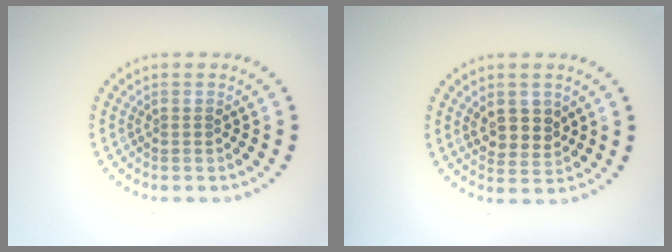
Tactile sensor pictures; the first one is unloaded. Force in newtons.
{"total": 2.8, "press": 2.7, "slide": 0.7}